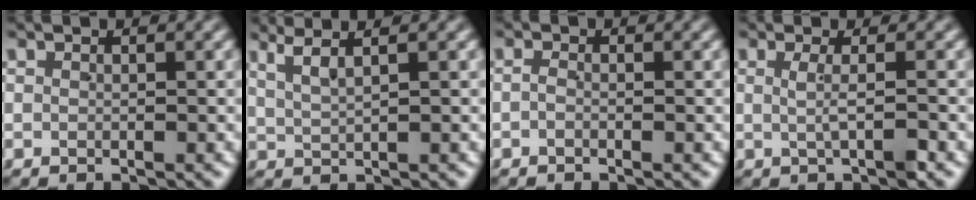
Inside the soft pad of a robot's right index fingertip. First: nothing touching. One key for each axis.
{"total": 3.3, "fx": 2.5, "fy": 0.7, "fz": 2.0, "tx": -0.038, "ty": 0.009, "tz": 0.043}
{"total": 0.6, "fx": -0.5, "fy": 0.0, "fz": 0.2, "tx": -0.001, "ty": 0.001, "tz": -0.013}
{"total": 1.9, "fx": -0.2, "fy": -0.2, "fz": 1.9, "tx": -0.031, "ty": 0.001, "tz": 0.001}